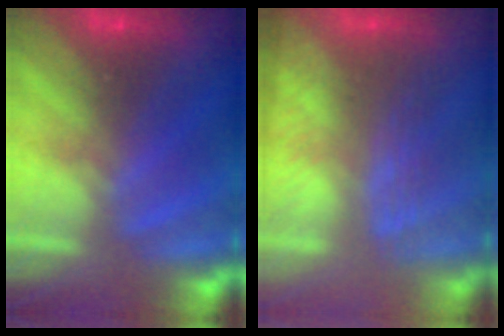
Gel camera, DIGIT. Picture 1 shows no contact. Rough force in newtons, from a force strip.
{"total": 2.7}